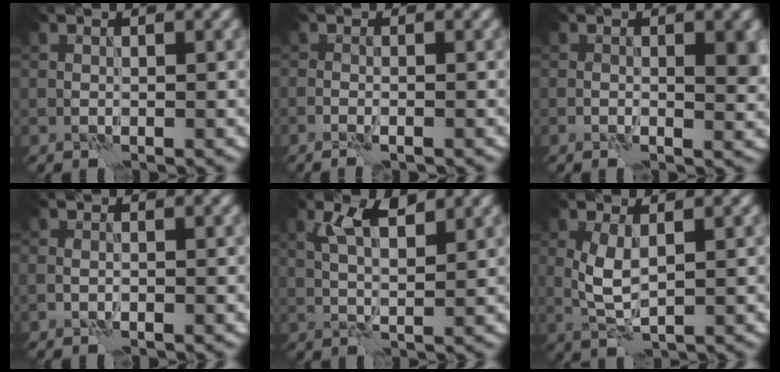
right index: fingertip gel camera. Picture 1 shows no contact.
{"total": 1.5, "force": [-1.1, 0.2, 1.0], "torque": [-0.021, 0.006, -0.019]}
{"total": 2.8, "force": [-0.1, 1.2, 2.5], "torque": [-0.032, -0.003, -0.002]}
{"total": 0.6, "force": [-0.1, 0.3, 0.5], "torque": [-0.011, 0.000, -0.003]}
{"total": 3.9, "force": [1.9, 1.2, 3.2], "torque": [-0.066, 0.002, 0.036]}
{"total": 3.1, "force": [0.6, 1.2, 2.8], "torque": [-0.065, -0.001, 0.015]}